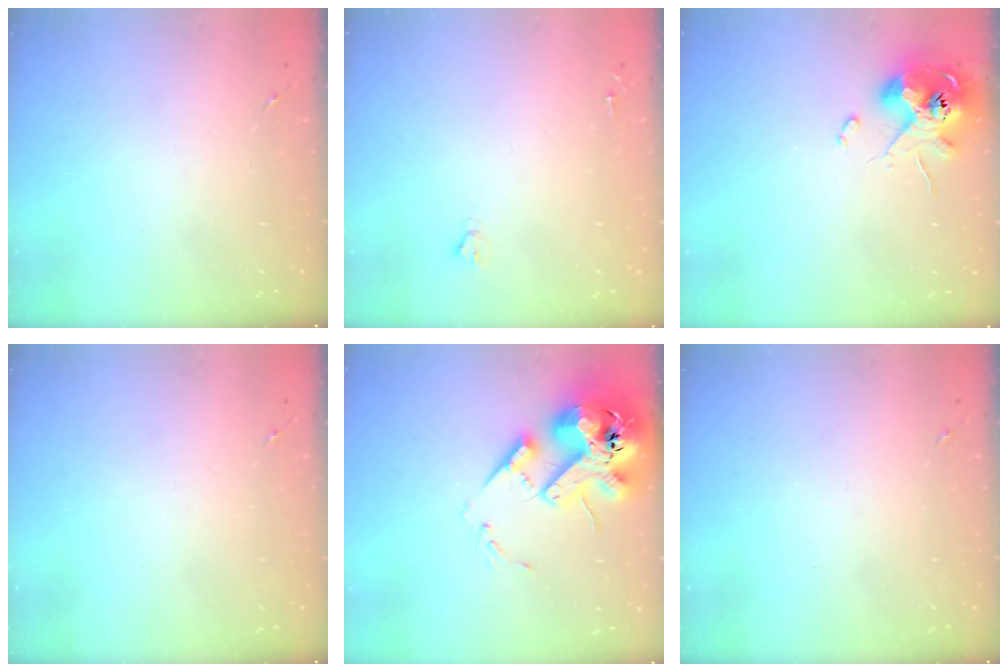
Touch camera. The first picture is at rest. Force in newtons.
{"total": 1.6, "press": 1.6, "slide": 0.2}
{"total": 11.2, "press": 11.0, "slide": 2.1}
{"total": 0.0}
{"total": 21.9, "press": 21.5, "slide": 4.0}
{"total": 0.0}